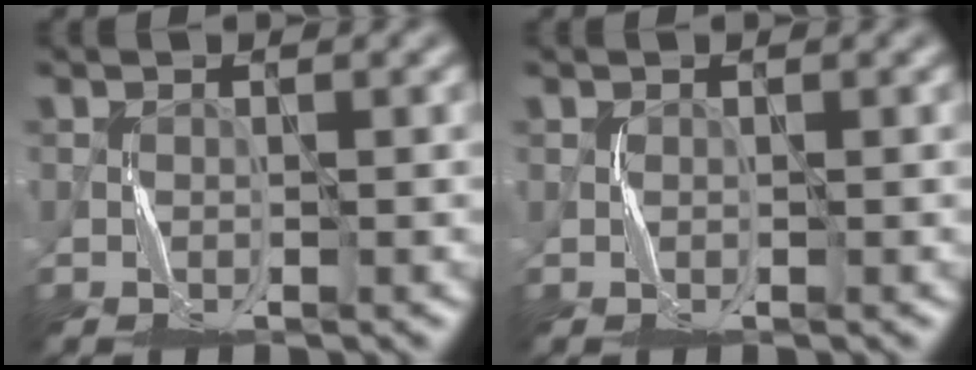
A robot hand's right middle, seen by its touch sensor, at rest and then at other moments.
{"total": 0.0}